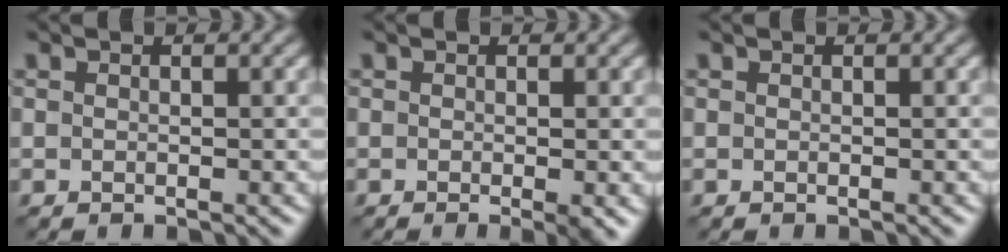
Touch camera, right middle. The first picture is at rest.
{"total": 1.3, "force": [-0.4, 0.0, 1.2], "torque": [-0.018, -0.007, -0.006]}
{"total": 0.0}